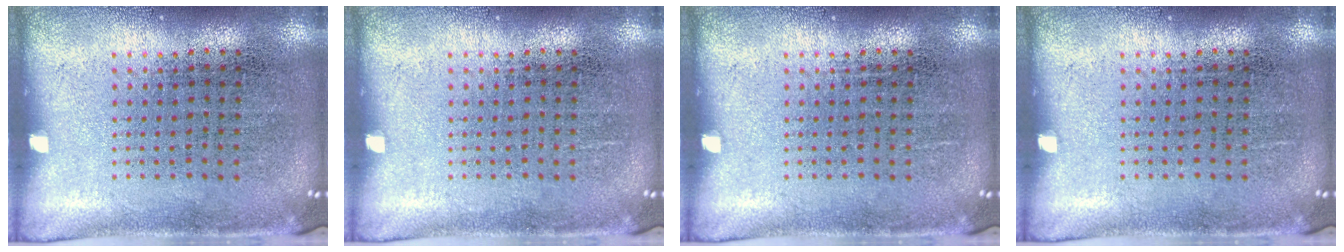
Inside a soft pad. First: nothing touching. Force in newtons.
{"total": 0.0}
{"total": 0.0}
{"total": 0.0}